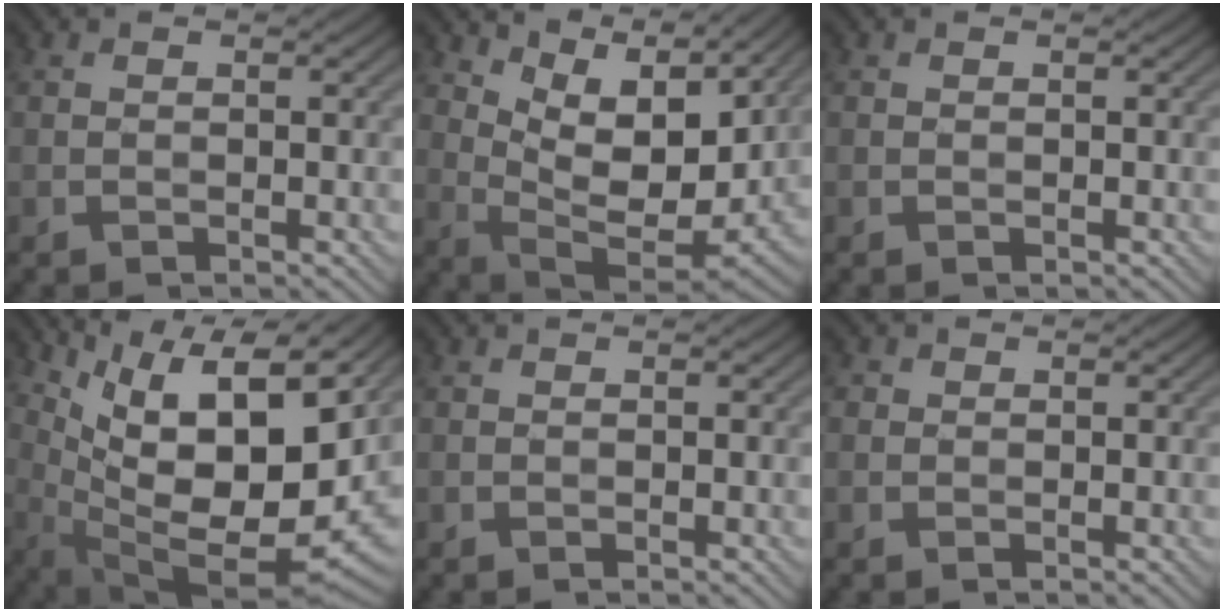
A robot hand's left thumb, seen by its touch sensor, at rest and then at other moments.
{"total": 11.6, "force": [6.4, 5.2, 8.2], "torque": [-0.169, -0.002, 0.122]}
{"total": 0.0}
{"total": 16.1, "force": [5.9, 6.4, 13.5], "torque": [-0.237, 0.018, 0.117]}
{"total": 0.0}
{"total": 1.2, "force": [0.4, 1.1, 0.3], "torque": [-0.005, 0.000, 0.004]}